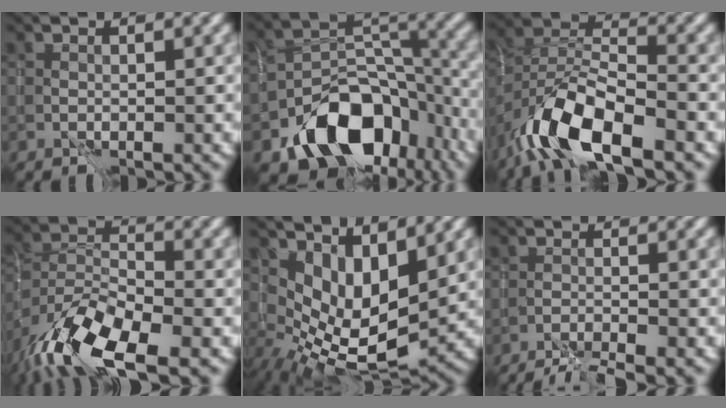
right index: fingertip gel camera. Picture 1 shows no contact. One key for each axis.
{"total": 10.8, "fx": -5.9, "fy": 6.8, "fz": 5.9, "tx": -0.083, "ty": -0.008, "tz": -0.089}
{"total": 9.0, "fx": -5.1, "fy": 3.4, "fz": 6.6, "tx": -0.122, "ty": 0.009, "tz": -0.101}
{"total": 11.1, "fx": -6.9, "fy": 4.0, "fz": 7.7, "tx": -0.140, "ty": -0.008, "tz": -0.136}
{"total": 7.1, "fx": 2.2, "fy": 3.4, "fz": 5.8, "tx": -0.109, "ty": -0.022, "tz": 0.052}
{"total": 4.1, "fx": -3.6, "fy": 0.0, "fz": 1.9, "tx": -0.042, "ty": -0.014, "tz": -0.061}